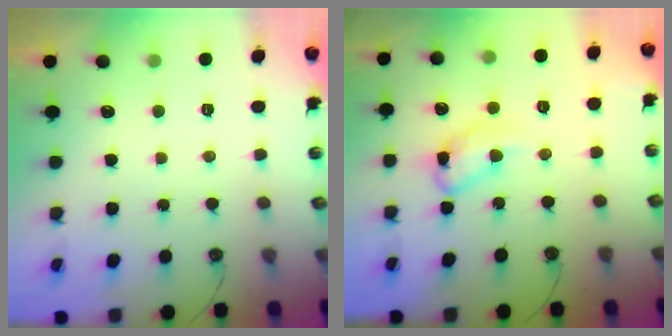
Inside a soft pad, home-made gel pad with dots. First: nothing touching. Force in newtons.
{"total": 10.7, "press": 10.7, "slide": 0.1}